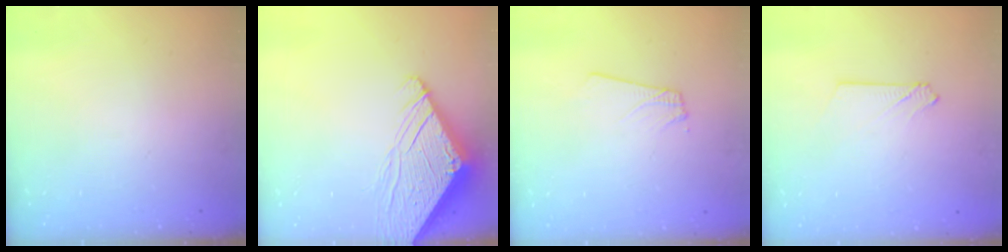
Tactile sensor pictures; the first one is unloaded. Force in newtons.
{"total": 9.7, "press": 9.6, "slide": 1.0}
{"total": 2.3, "press": 2.3, "slide": 0.3}
{"total": 2.1, "press": 2.1, "slide": 0.3}